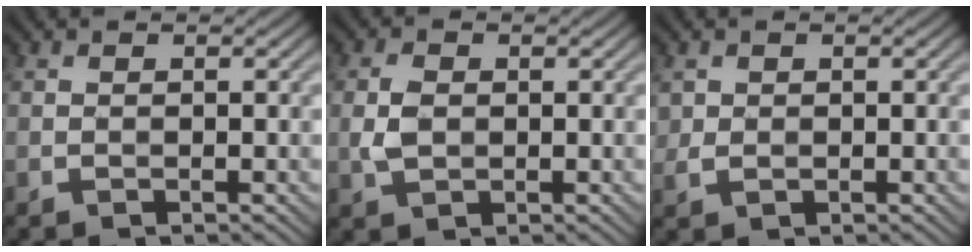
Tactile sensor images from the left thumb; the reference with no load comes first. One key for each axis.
{"total": 2.7, "fx": 0.0, "fy": 1.9, "fz": 2.0, "tx": -0.052, "ty": 0.002, "tz": -0.001}
{"total": 1.4, "fx": 0.4, "fy": 1.3, "fz": 0.4, "tx": -0.014, "ty": -0.003, "tz": 0.010}